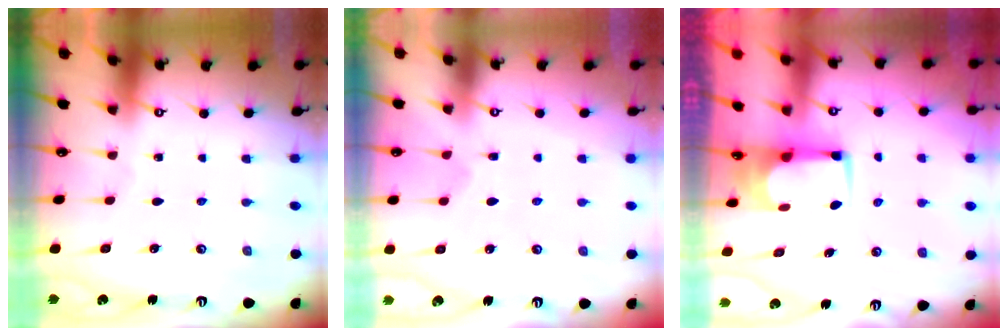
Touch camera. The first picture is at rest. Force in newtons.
{"total": 5.9, "press": 5.7, "slide": 1.2}
{"total": 3.0, "press": 3.0, "slide": 0.2}